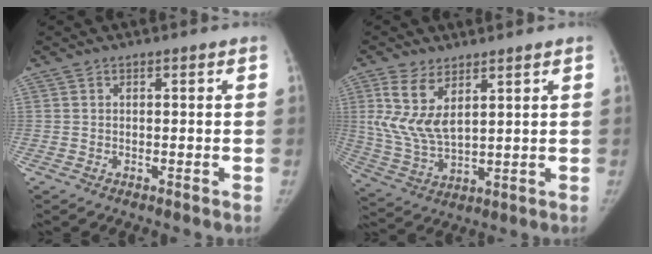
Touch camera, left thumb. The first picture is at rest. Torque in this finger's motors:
{"motor_torque": [1.41, 1.51, 1.29, -0.60, 0.58]}